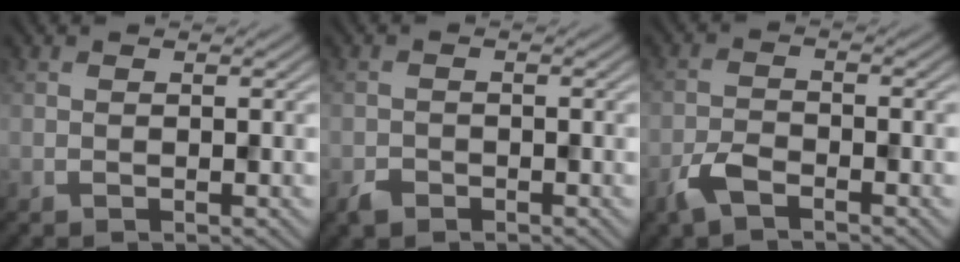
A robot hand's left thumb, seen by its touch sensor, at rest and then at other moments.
{"total": 1.5, "force": [-1.2, 0.9, 0.5], "torque": [-0.007, 0.000, -0.026]}
{"total": 3.5, "force": [-2.4, 1.3, 2.1], "torque": [-0.050, 0.000, -0.058]}